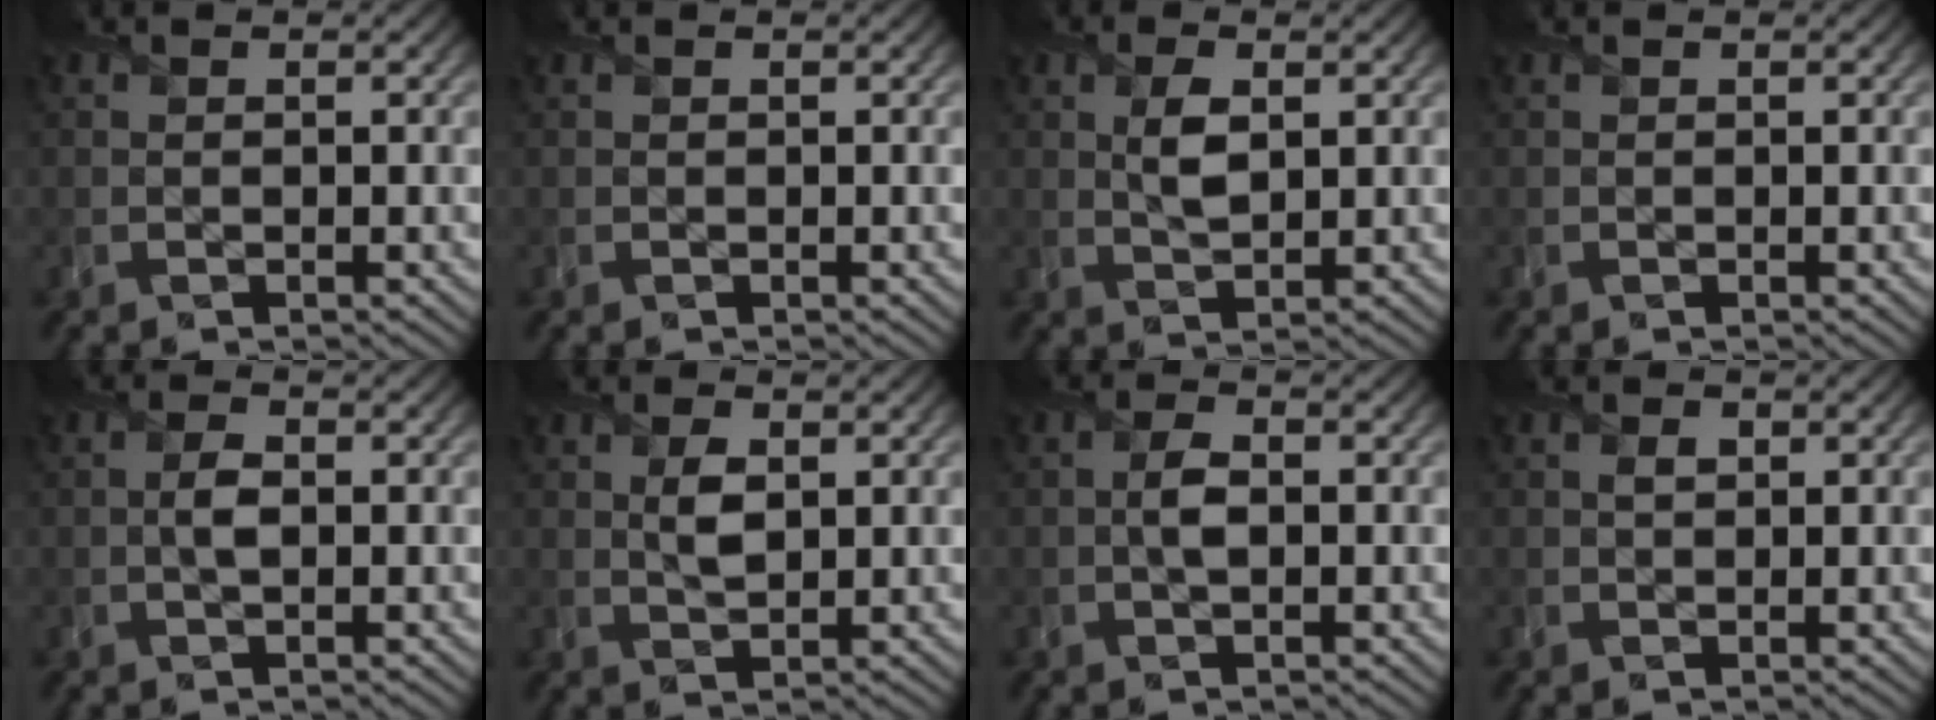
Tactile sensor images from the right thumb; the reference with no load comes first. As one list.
[{"total": 0.0}, {"total": 3.5, "force": [1.0, 1.8, 2.8], "torque": [-0.061, -0.002, 0.021]}, {"total": 0.0}, {"total": 2.1, "force": [-0.1, 1.1, 1.8], "torque": [-0.037, 0.002, -0.003]}, {"total": 2.9, "force": [0.8, 1.5, 2.3], "torque": [-0.050, -0.004, 0.019]}, {"total": 2.4, "force": [-0.1, 1.2, 2.1], "torque": [-0.042, 0.002, -0.004]}, {"total": 0.9, "force": [0.3, 0.7, 0.5], "torque": [-0.009, -0.003, 0.006]}]